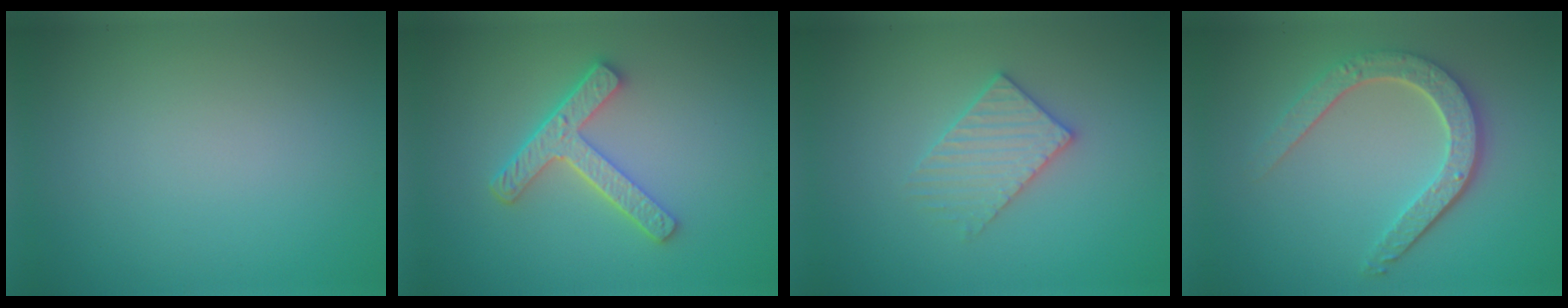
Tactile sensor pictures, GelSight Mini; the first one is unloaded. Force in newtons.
{"total": 4.3, "press": 3.3, "slide": 2.8}
{"total": 3.0, "press": 3.0, "slide": 0.5}
{"total": 4.7, "press": 3.6, "slide": 3.0}